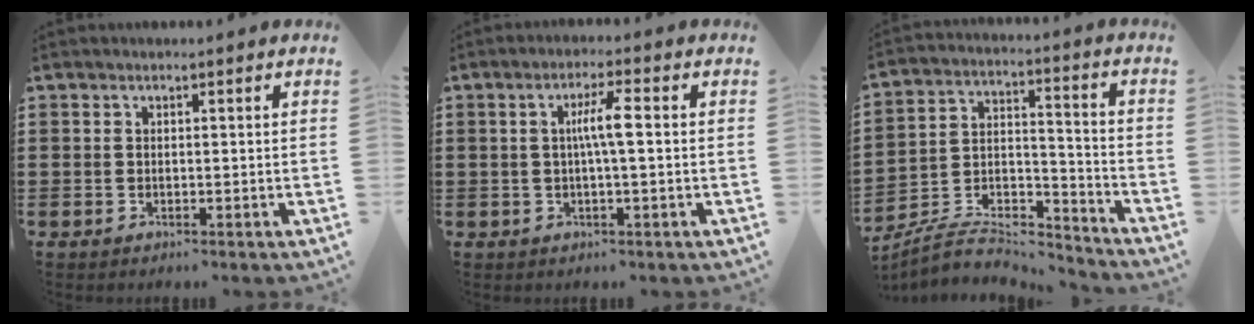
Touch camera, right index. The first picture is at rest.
{"total": 4.1, "force": [0.1, 0.3, 4.0], "torque": [-0.075, 0.002, -0.004]}
{"total": 7.3, "force": [-6.8, 1.8, 1.9], "torque": [-0.032, 0.008, -0.133]}